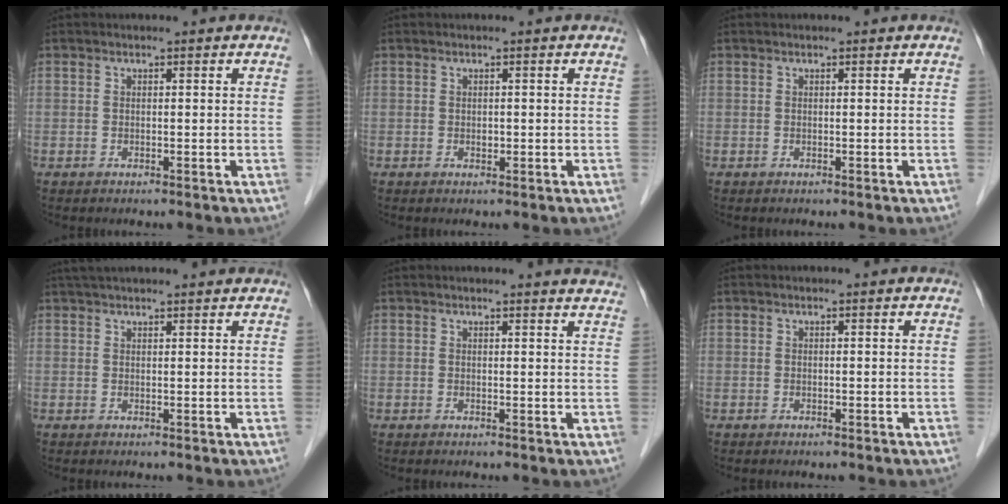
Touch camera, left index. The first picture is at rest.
{"total": 0.6, "force": [-0.3, 0.4, 0.3], "torque": [-0.006, -0.004, -0.006]}
{"total": 0.0}
{"total": 10.7, "force": [9.6, 0.9, 4.5], "torque": [-0.069, 0.036, 0.129]}
{"total": 8.5, "force": [8.3, 0.2, 1.9], "torque": [-0.012, -0.017, 0.067]}
{"total": 0.0}